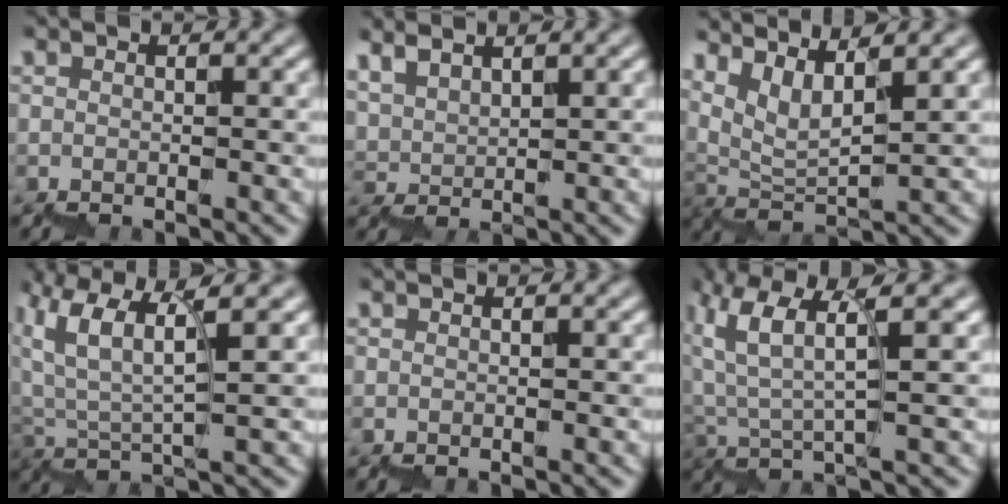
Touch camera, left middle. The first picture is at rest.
{"total": 2.9, "force": [2.9, 0.4, 0.1], "torque": [-0.004, 0.004, 0.064]}
{"total": 5.3, "force": [4.9, 0.5, 1.8], "torque": [-0.043, 0.011, 0.097]}
{"total": 5.3, "force": [4.1, 0.6, 3.2], "torque": [-0.078, 0.002, 0.080]}
{"total": 0.0}
{"total": 4.3, "force": [3.2, 0.1, 2.9], "torque": [-0.071, 0.001, 0.060]}